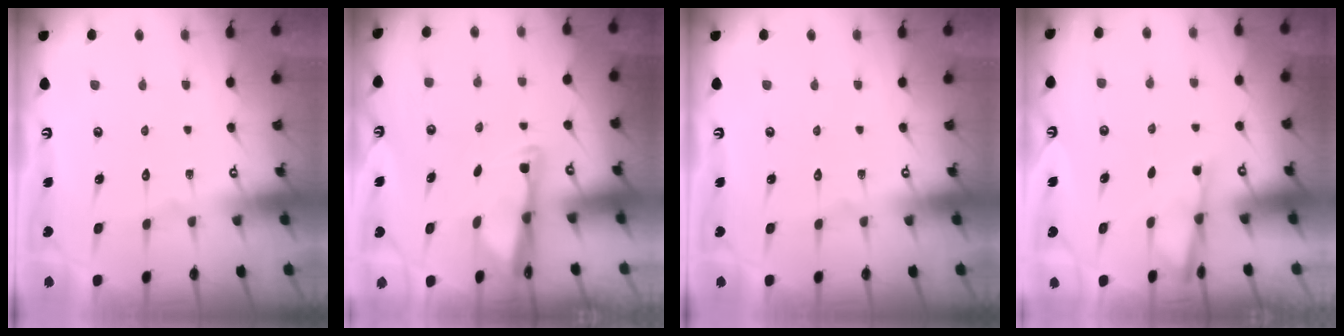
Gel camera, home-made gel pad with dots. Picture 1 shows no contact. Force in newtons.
{"total": 2.7, "press": 2.7, "slide": 0.4}
{"total": 0.0}
{"total": 2.4, "press": 2.4, "slide": 0.4}